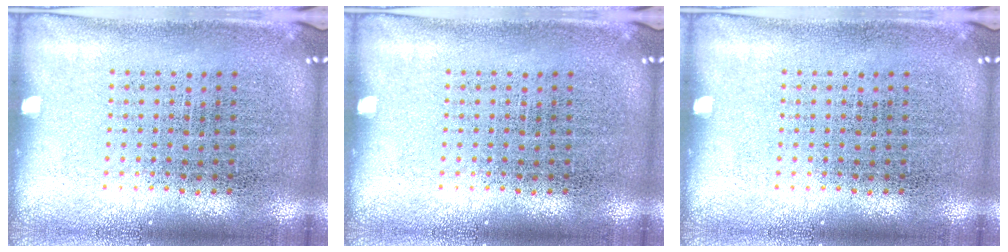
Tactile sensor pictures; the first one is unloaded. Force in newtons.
{"total": 0.0}
{"total": 0.0}